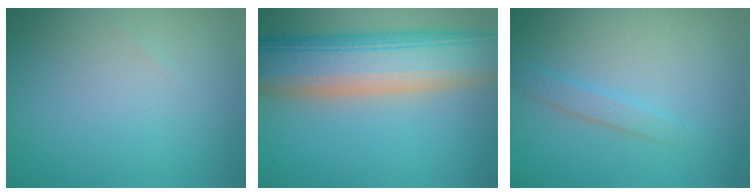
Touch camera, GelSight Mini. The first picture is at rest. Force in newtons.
{"total": 11.6, "press": 11.6, "slide": 0.5}
{"total": 1.5, "press": 1.5, "slide": 0.1}